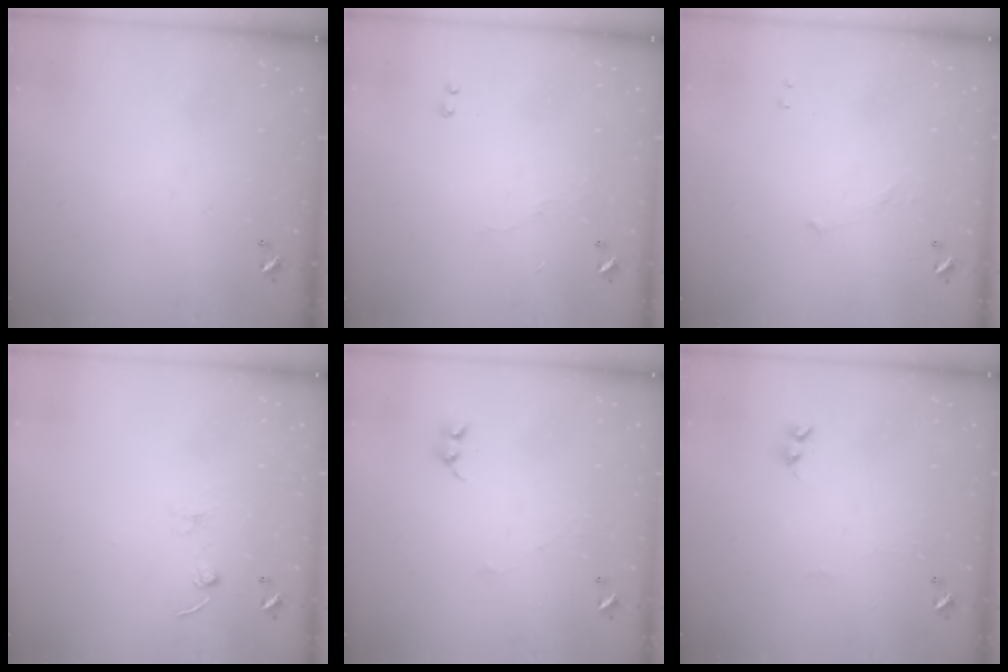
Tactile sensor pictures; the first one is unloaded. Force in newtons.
{"total": 5.8, "press": 5.8, "slide": 0.5}
{"total": 6.6, "press": 6.5, "slide": 0.7}
{"total": 2.4, "press": 2.4, "slide": 0.3}
{"total": 1.3, "press": 1.2, "slide": 0.3}
{"total": 3.2, "press": 3.2, "slide": 0.6}